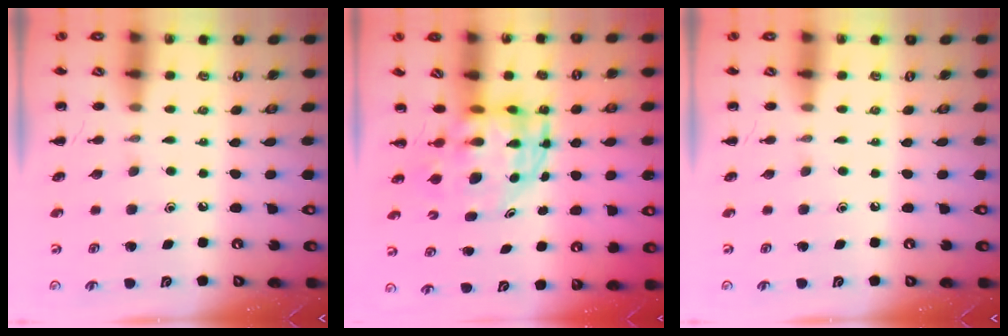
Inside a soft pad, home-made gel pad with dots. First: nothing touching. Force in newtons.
{"total": 4.2, "press": 4.0, "slide": 1.1}
{"total": 0.0}